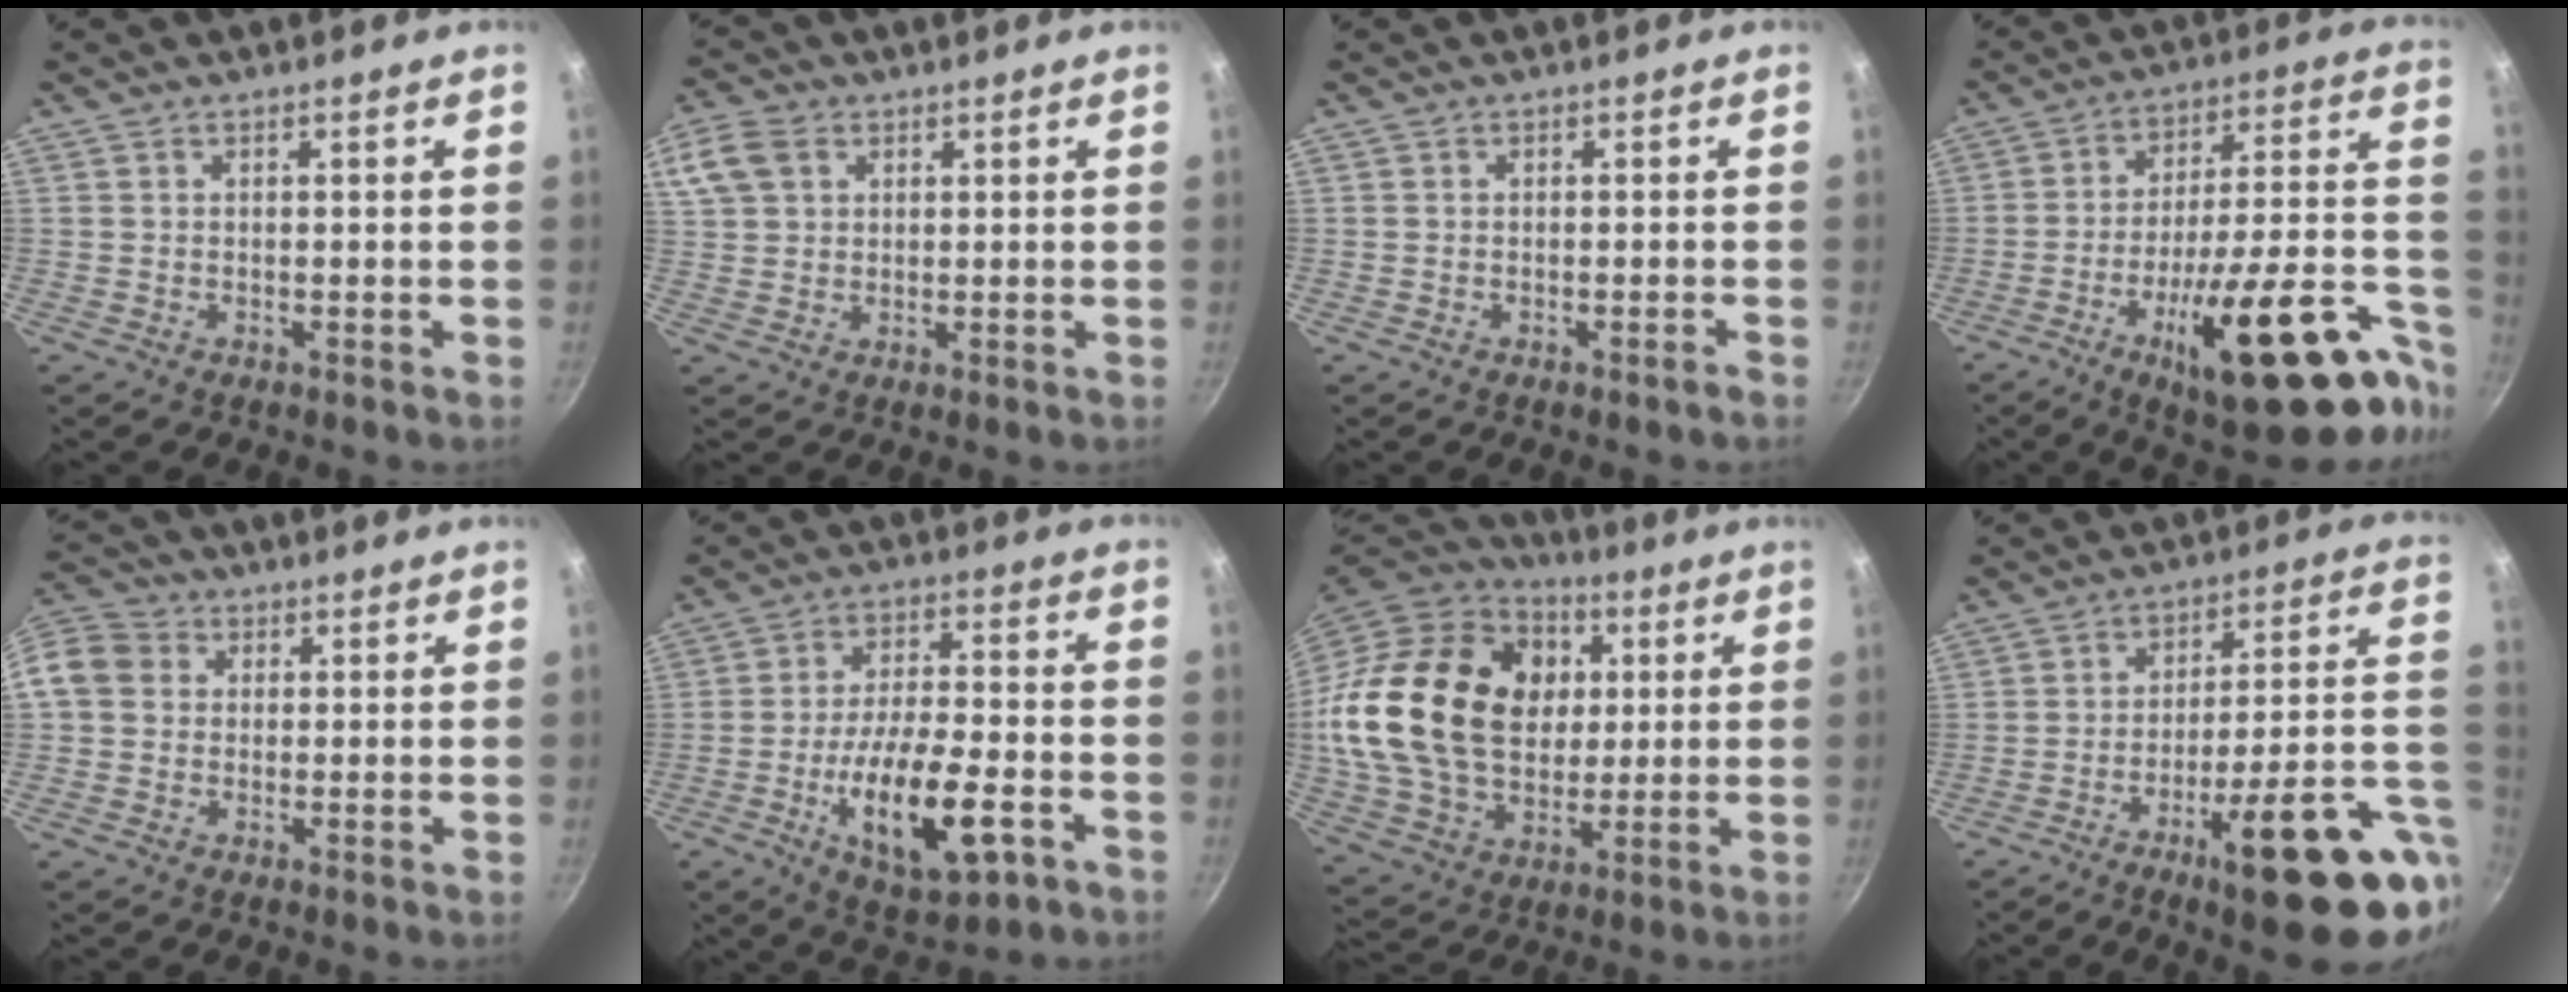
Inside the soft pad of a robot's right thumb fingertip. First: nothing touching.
{"total": 7.6, "force": [3.0, 5.7, 4.0], "torque": [-0.072, 0.003, 0.051]}
{"total": 0.7, "force": [-0.6, 0.0, 0.5], "torque": [-0.014, 0.010, -0.009]}
{"total": 28.6, "force": [-11.9, 8.7, 24.5], "torque": [-0.311, 0.039, -0.172]}
{"total": 10.0, "force": [1.1, 8.7, 4.7], "torque": [-0.083, 0.025, 0.004]}
{"total": 16.8, "force": [-6.1, 6.4, 14.3], "torque": [-0.239, 0.022, -0.095]}
{"total": 29.3, "force": [5.5, 21.2, 19.5], "torque": [-0.329, 0.006, 0.105]}
{"total": 21.4, "force": [-6.6, 5.3, 19.6], "torque": [-0.248, 0.027, -0.088]}